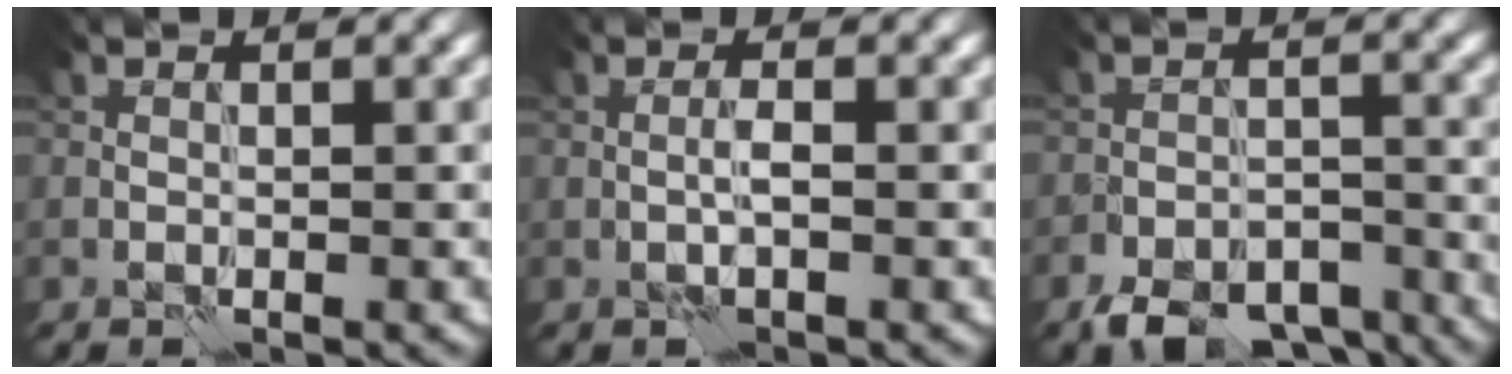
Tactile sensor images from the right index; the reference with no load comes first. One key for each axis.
{"total": 1.2, "fx": -0.1, "fy": 0.0, "fz": 1.2, "tx": -0.025, "ty": 0.007, "tz": -0.004}
{"total": 7.1, "fx": -5.4, "fy": 3.1, "fz": 3.3, "tx": -0.043, "ty": -0.010, "tz": -0.091}